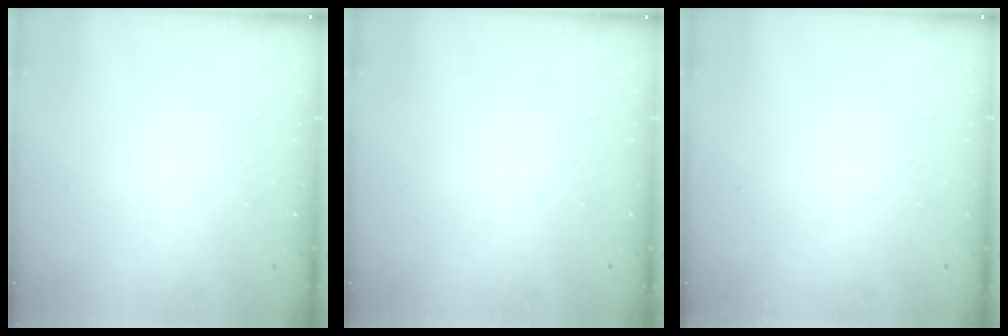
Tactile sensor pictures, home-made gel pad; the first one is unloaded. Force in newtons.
{"total": 0.0}
{"total": 0.0}